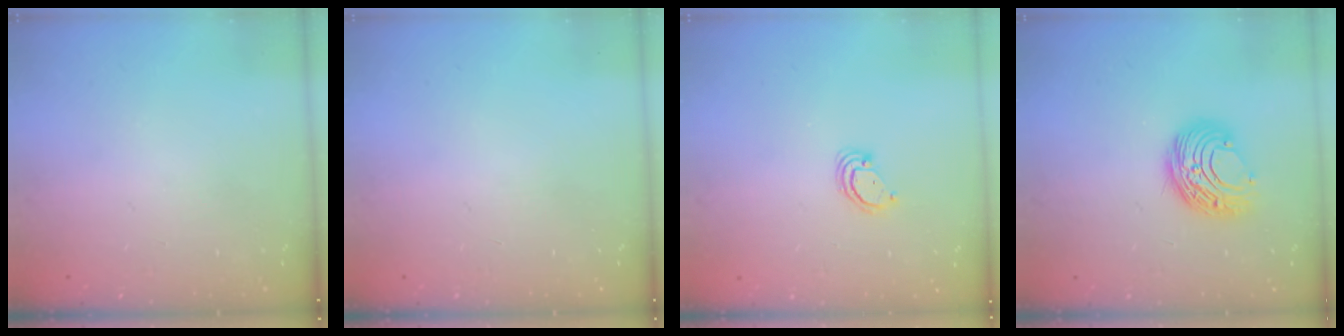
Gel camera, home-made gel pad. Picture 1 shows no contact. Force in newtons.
{"total": 0.0}
{"total": 3.4, "press": 3.4, "slide": 0.3}
{"total": 9.0, "press": 9.0, "slide": 0.2}